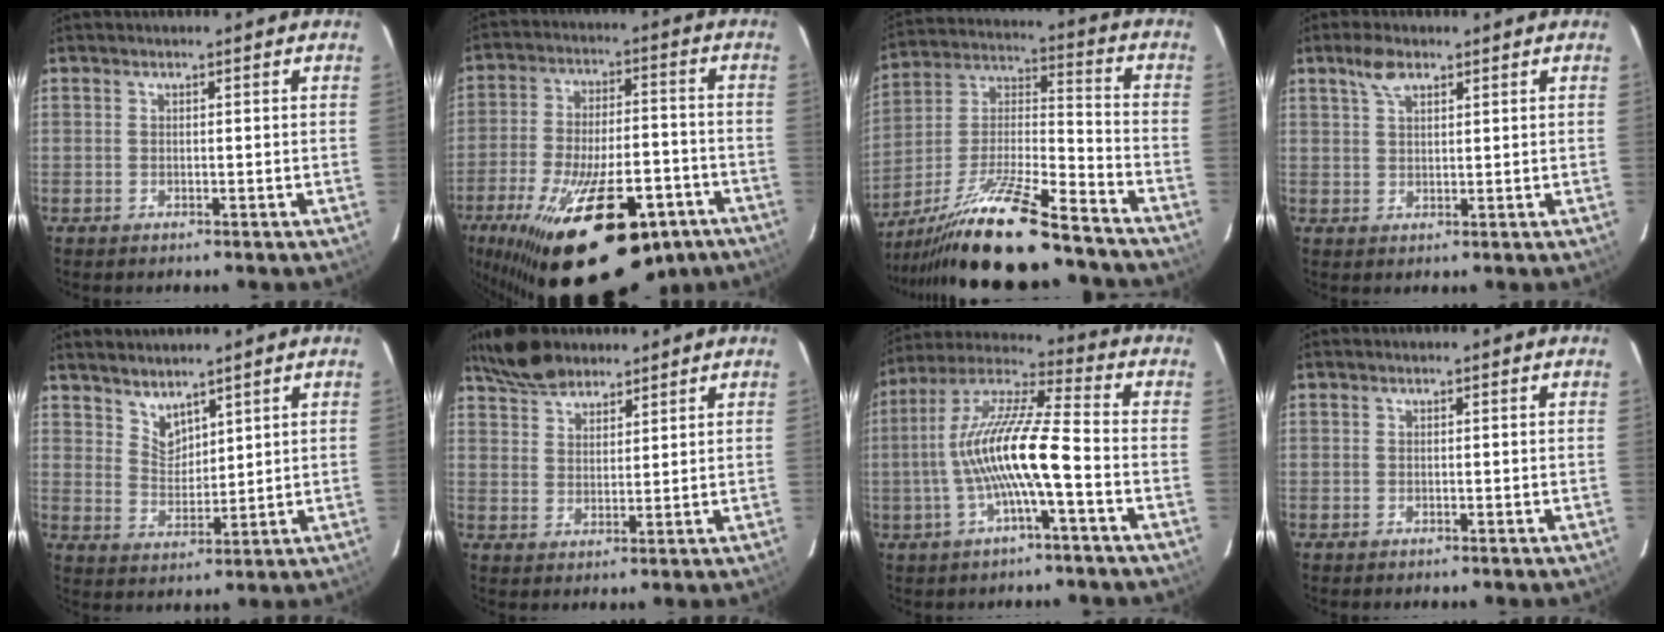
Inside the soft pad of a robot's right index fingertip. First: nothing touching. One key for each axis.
{"total": 28.2, "fx": -17.0, "fy": 11.9, "fz": 19.1, "tx": -0.345, "ty": -0.028, "tz": -0.248}
{"total": 22.5, "fx": -18.1, "fy": 3.0, "fz": 13.1, "tx": -0.243, "ty": -0.018, "tz": -0.301}
{"total": 3.9, "fx": 2.5, "fy": 1.8, "fz": 2.5, "tx": -0.047, "ty": 0.010, "tz": 0.046}
{"total": 5.3, "fx": 4.6, "fy": 2.1, "fz": 1.5, "tx": -0.020, "ty": 0.000, "tz": 0.092}
{"total": 8.4, "fx": 6.9, "fy": 3.6, "fz": 3.1, "tx": -0.069, "ty": 0.029, "tz": 0.126}
{"total": 13.8, "fx": -3.0, "fy": 1.3, "fz": 13.4, "tx": -0.261, "ty": 0.010, "tz": -0.058}
{"total": 0.0}